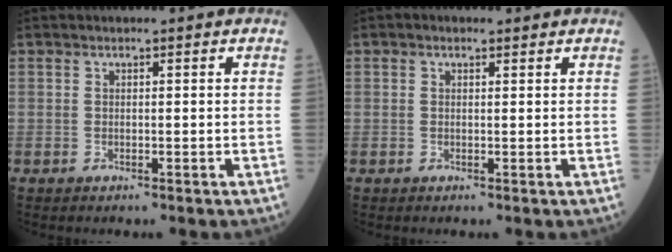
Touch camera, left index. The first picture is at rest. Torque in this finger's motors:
{"motor_torque": [0.82, -1.04, 0.06, 0.03]}